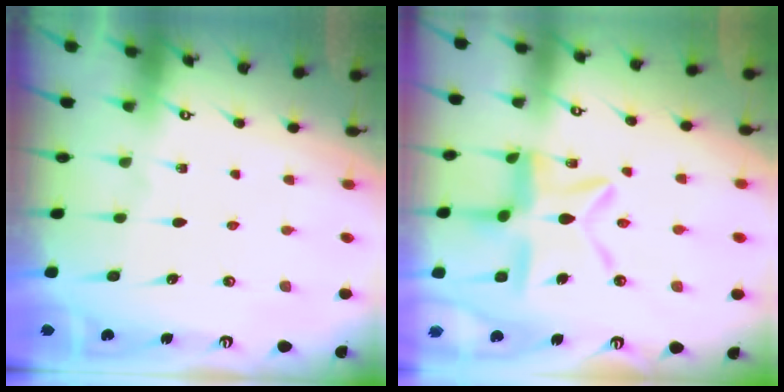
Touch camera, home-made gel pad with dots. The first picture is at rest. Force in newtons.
{"total": 12.1, "press": 12.0, "slide": 1.2}